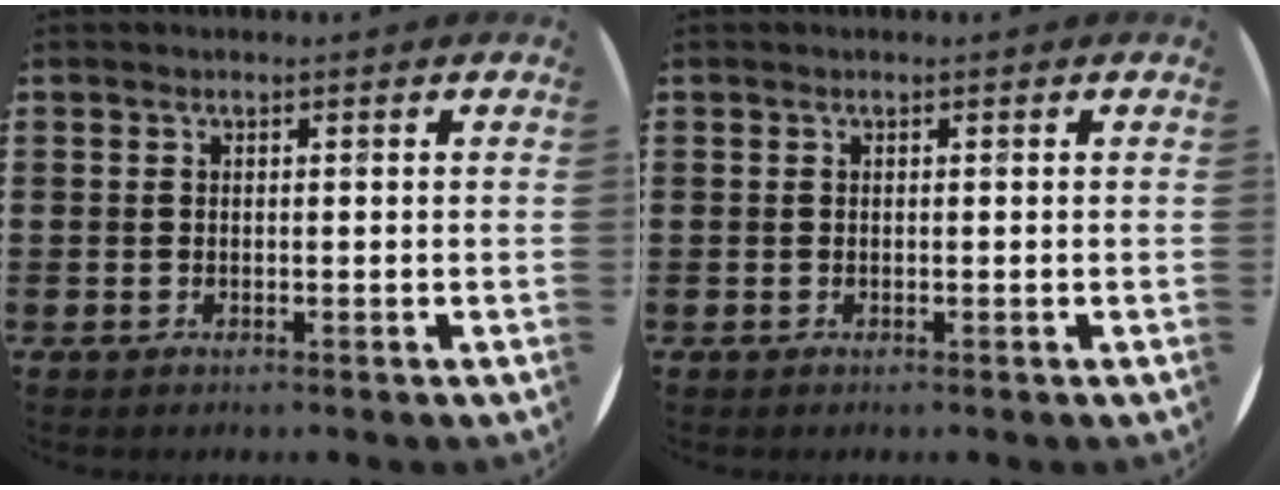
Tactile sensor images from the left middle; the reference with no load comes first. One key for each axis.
{"total": 0.0}